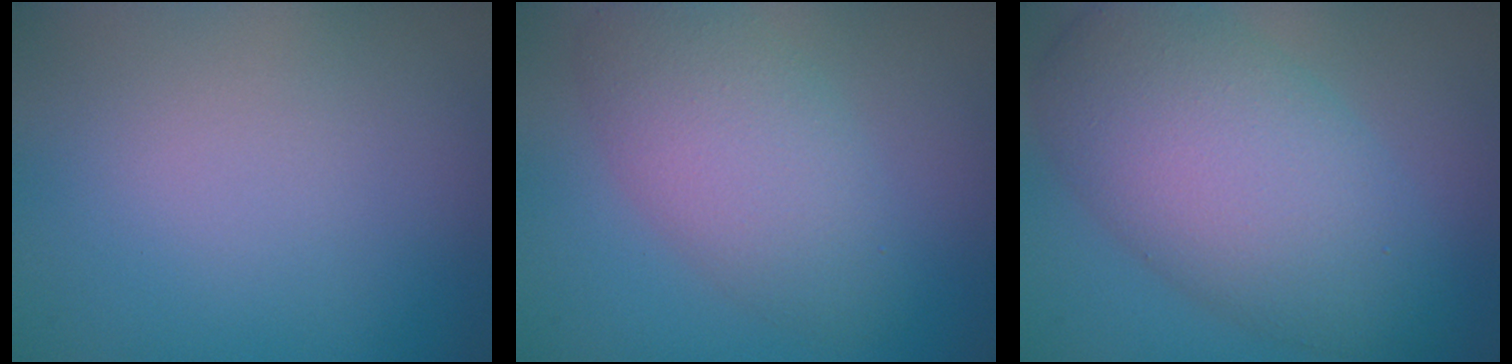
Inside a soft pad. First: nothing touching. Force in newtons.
{"total": 5.0, "press": 5.0, "slide": 0.1}
{"total": 8.6, "press": 8.6, "slide": 0.1}